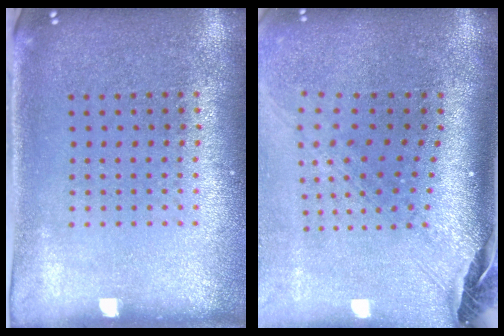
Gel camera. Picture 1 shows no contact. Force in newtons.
{"total": 2.9, "press": 2.1, "slide": 2.0}